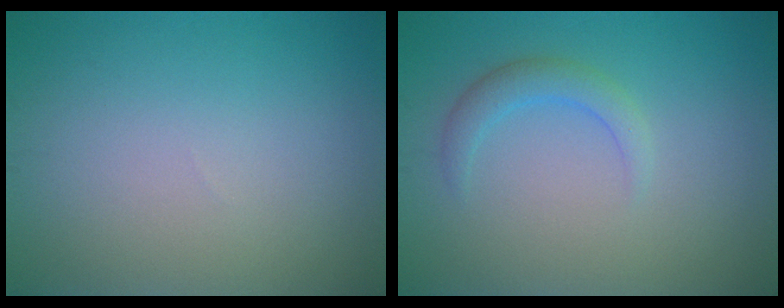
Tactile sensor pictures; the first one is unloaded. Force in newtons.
{"total": 2.0, "press": 2.0, "slide": 0.1}